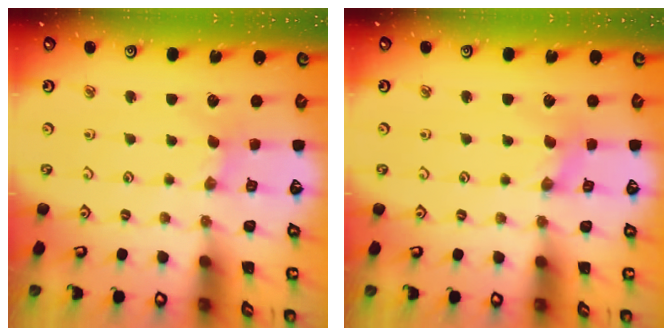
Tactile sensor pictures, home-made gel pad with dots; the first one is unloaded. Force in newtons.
{"total": 0.6, "press": 0.6, "slide": 0.2}